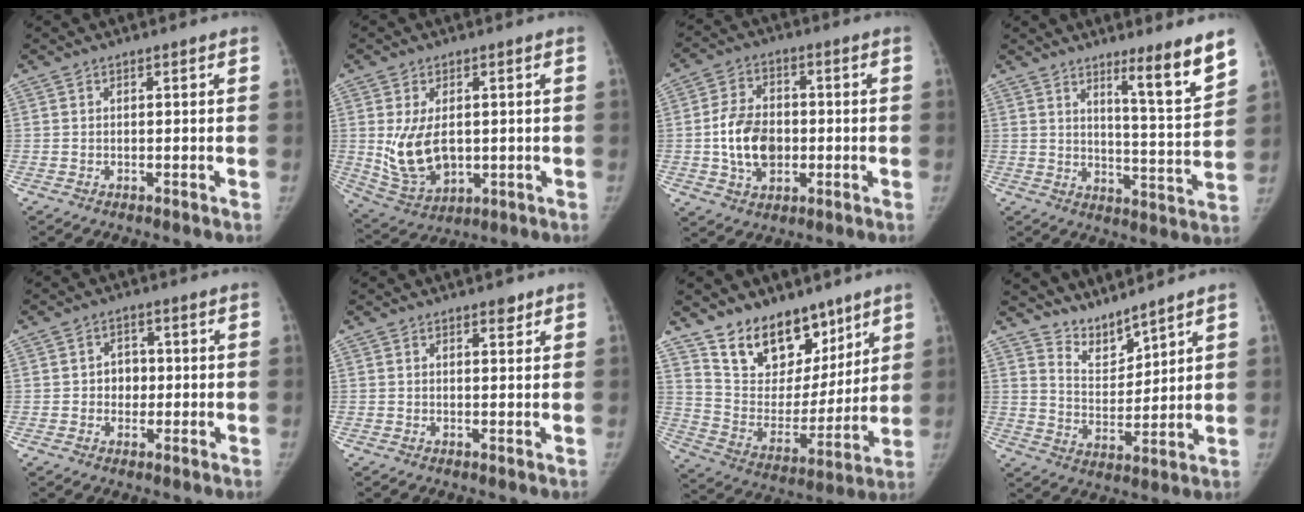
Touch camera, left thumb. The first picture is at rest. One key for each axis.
{"total": 10.7, "fx": 0.3, "fy": 6.8, "fz": 8.2, "tx": -0.138, "ty": -0.011, "tz": 0.026}
{"total": 11.1, "fx": -1.1, "fy": 7.9, "fz": 7.7, "tx": -0.116, "ty": 0.011, "tz": -0.020}
{"total": 10.7, "fx": 7.2, "fy": 0.1, "fz": 7.8, "tx": -0.105, "ty": -0.063, "tz": 0.111}
{"total": 4.1, "fx": -0.1, "fy": 3.5, "fz": 2.1, "tx": -0.002, "ty": 0.008, "tz": -0.005}
{"total": 1.7, "fx": 1.2, "fy": 0.8, "fz": 0.9, "tx": 0.002, "ty": -0.005, "tz": 0.015}
{"total": 18.0, "fx": 12.7, "fy": 10.4, "fz": 7.4, "tx": -0.056, "ty": -0.081, "tz": 0.222}
{"total": 6.6, "fx": 6.4, "fy": 1.3, "fz": 1.1, "tx": -0.005, "ty": -0.059, "tz": 0.134}